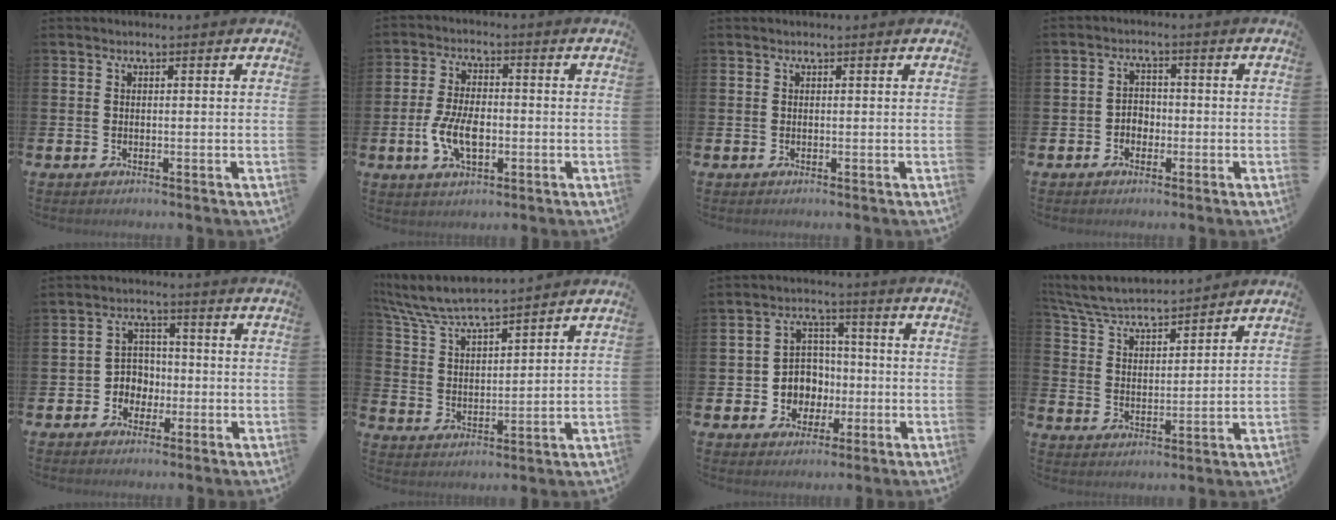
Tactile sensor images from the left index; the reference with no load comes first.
{"total": 6.5, "force": [-1.4, 3.5, 5.3], "torque": [-0.107, 0.001, -0.029]}
{"total": 0.0}
{"total": 2.3, "force": [-1.1, 1.9, 0.9], "torque": [-0.008, 0.003, -0.028]}
{"total": 3.7, "force": [-1.1, 3.4, 0.9], "torque": [-0.027, 0.003, -0.030]}
{"total": 7.0, "force": [6.7, 0.5, 1.9], "torque": [-0.069, -0.040, 0.118]}
{"total": 5.6, "force": [-0.3, 5.4, 1.2], "torque": [-0.040, 0.006, -0.009]}
{"total": 5.7, "force": [5.5, 0.8, 1.4], "torque": [-0.055, -0.036, 0.096]}